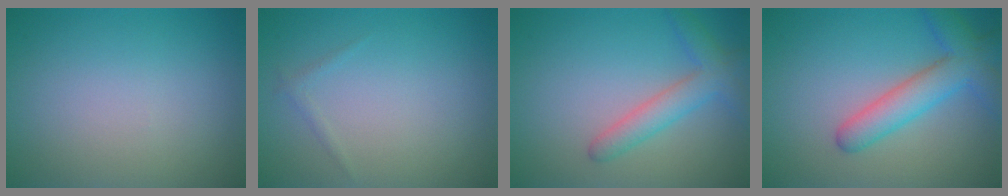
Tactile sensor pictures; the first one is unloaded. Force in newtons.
{"total": 0.6, "press": 0.6, "slide": 0.0}
{"total": 3.3, "press": 3.3, "slide": 0.2}
{"total": 4.9, "press": 4.9, "slide": 0.3}